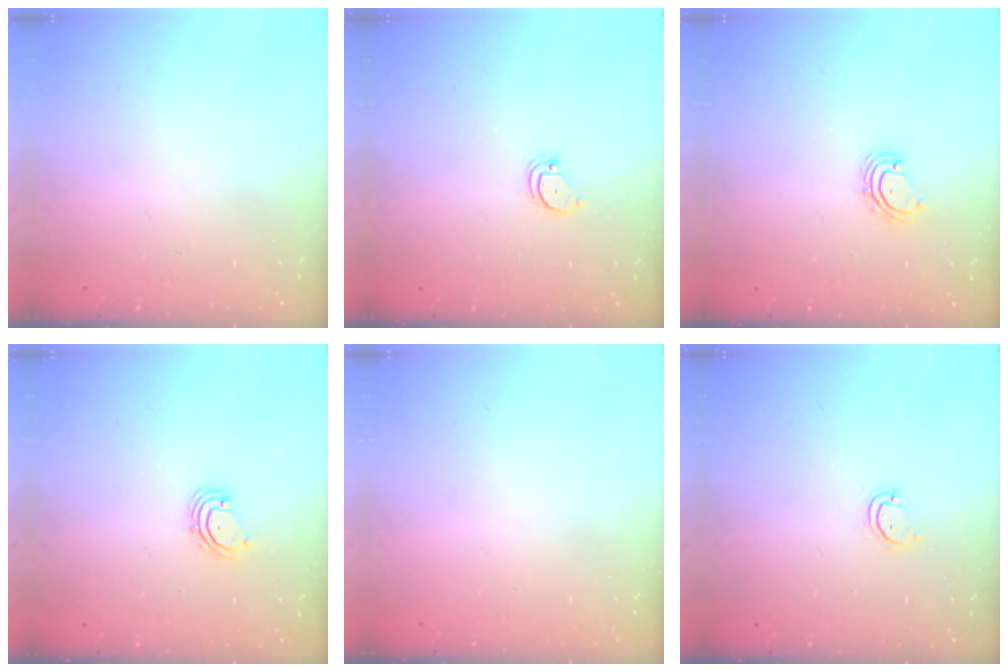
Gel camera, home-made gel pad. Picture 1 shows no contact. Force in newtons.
{"total": 2.4, "press": 2.4, "slide": 0.2}
{"total": 2.8, "press": 2.8, "slide": 0.2}
{"total": 2.0, "press": 2.0, "slide": 0.4}
{"total": 0.0}
{"total": 2.7, "press": 2.6, "slide": 0.3}